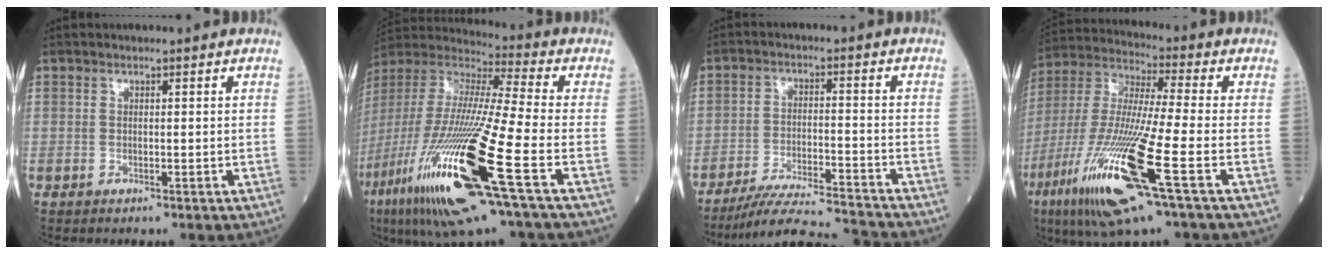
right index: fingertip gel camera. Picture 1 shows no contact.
{"total": 26.6, "force": [-10.9, 1.6, 24.2], "torque": [-0.520, -0.067, -0.208]}
{"total": 12.2, "force": [-11.7, -0.9, 3.1], "torque": [-0.049, -0.001, -0.196]}
{"total": 20.2, "force": [-8.3, 0.9, 18.4], "torque": [-0.409, -0.044, -0.162]}